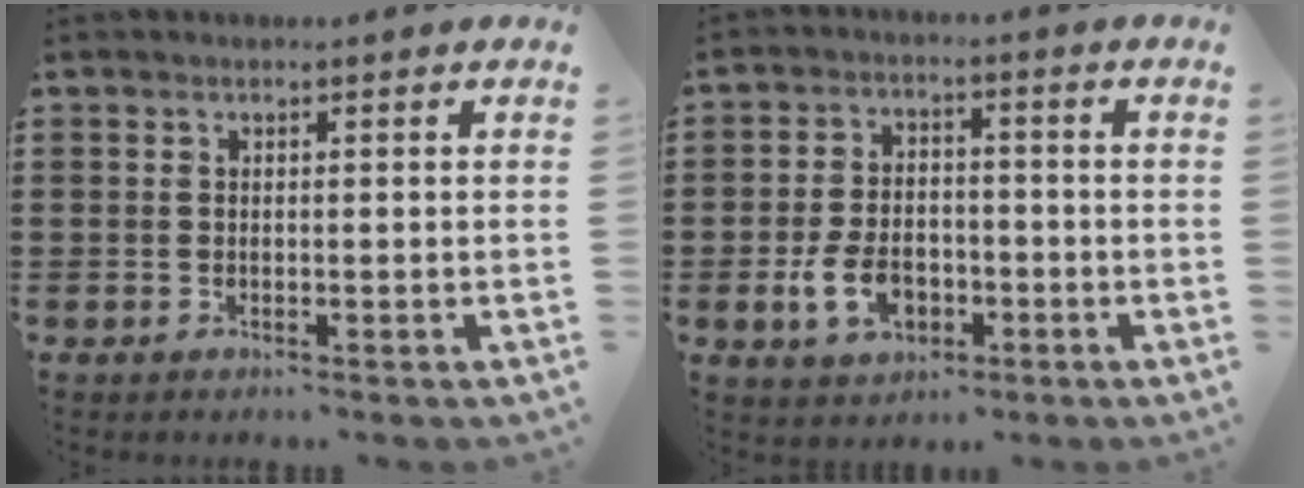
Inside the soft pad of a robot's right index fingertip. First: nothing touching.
{"total": 6.5, "force": [-2.3, 4.3, 4.3], "torque": [-0.103, 0.003, -0.046]}